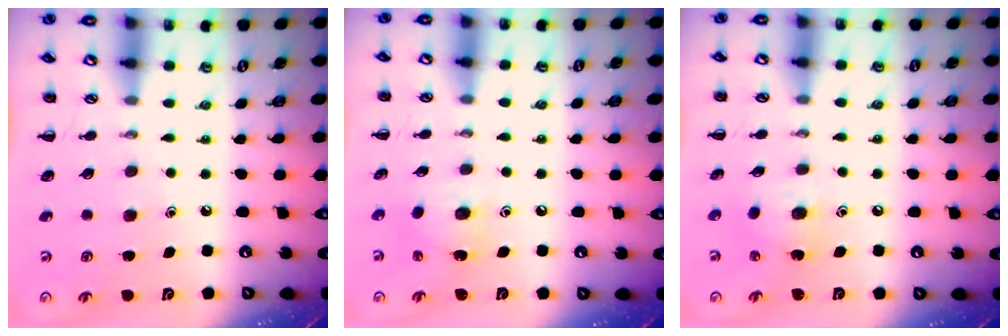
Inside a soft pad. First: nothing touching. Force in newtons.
{"total": 5.1, "press": 5.0, "slide": 0.7}
{"total": 6.3, "press": 6.3, "slide": 0.7}